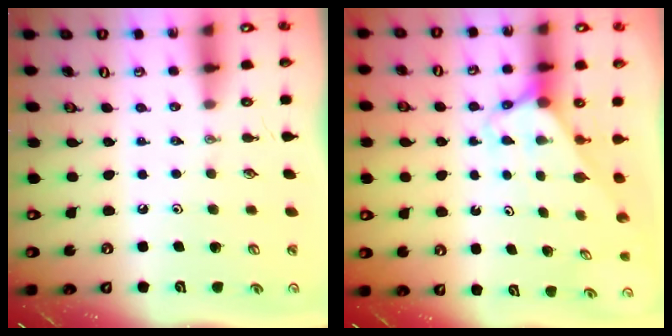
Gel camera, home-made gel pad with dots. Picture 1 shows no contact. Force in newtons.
{"total": 2.7, "press": 2.7, "slide": 0.2}